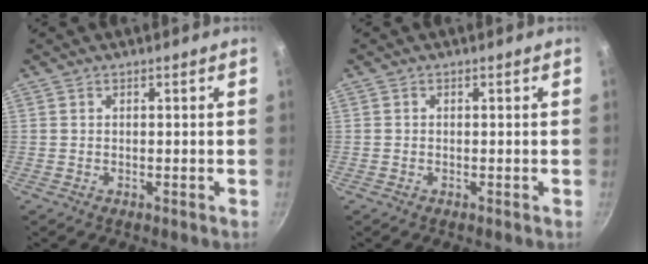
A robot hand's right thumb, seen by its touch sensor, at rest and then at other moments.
{"total": 0.0}